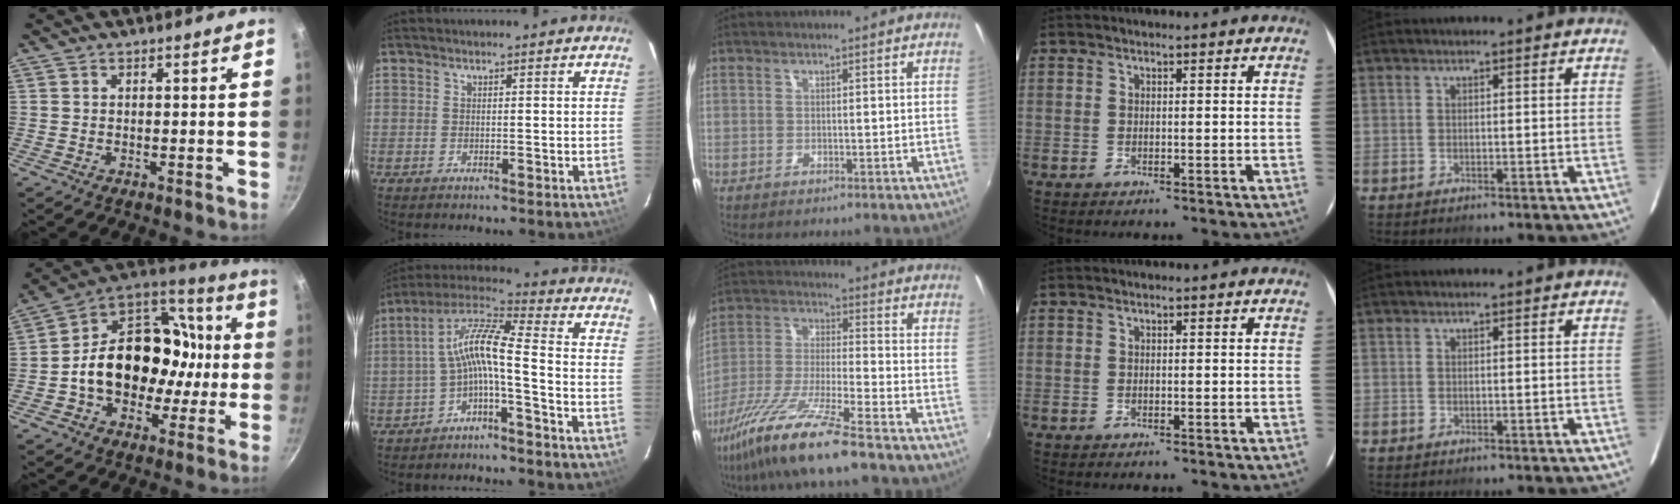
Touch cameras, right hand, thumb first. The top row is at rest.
{"thumb": {"total": 23.6, "force": [-1.7, 18.2, 14.9], "torque": [-0.213, 0.060, -0.028]}, "index": {"total": 9.1, "force": [-2.9, 0.9, 8.6], "torque": [-0.191, 0.023, -0.060]}, "middle": {"total": 15.0, "force": [-10.9, 0.1, 10.3], "torque": [-0.212, -0.027, -0.202]}}